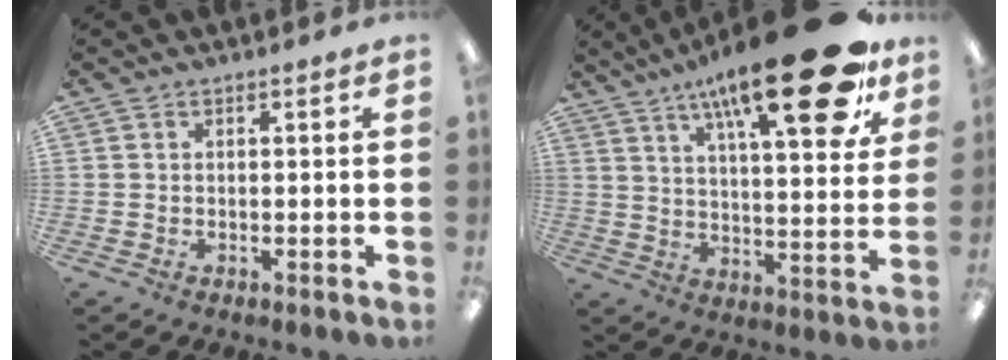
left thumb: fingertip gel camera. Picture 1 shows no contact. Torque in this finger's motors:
{"motor_torque": [0.94, 0.64, 1.79, -1.00, 0.49]}